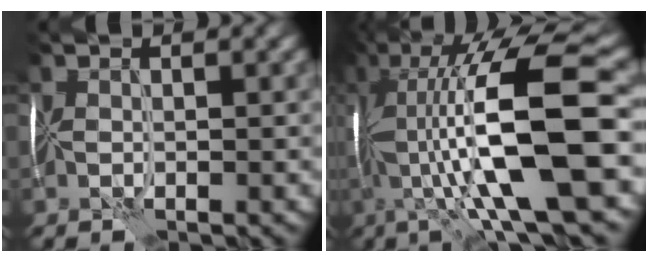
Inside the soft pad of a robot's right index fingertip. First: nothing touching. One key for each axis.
{"total": 12.1, "fx": -0.9, "fy": 3.0, "fz": 11.7, "tx": -0.219, "ty": 0.038, "tz": -0.008}